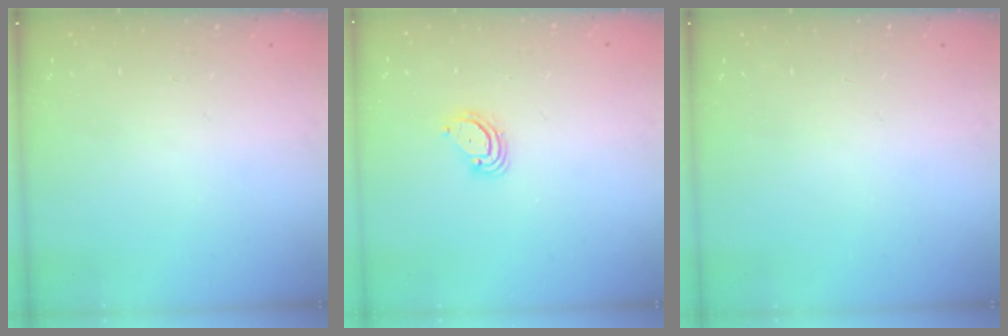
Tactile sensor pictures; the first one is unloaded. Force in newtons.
{"total": 3.5, "press": 3.5, "slide": 0.3}
{"total": 0.0}